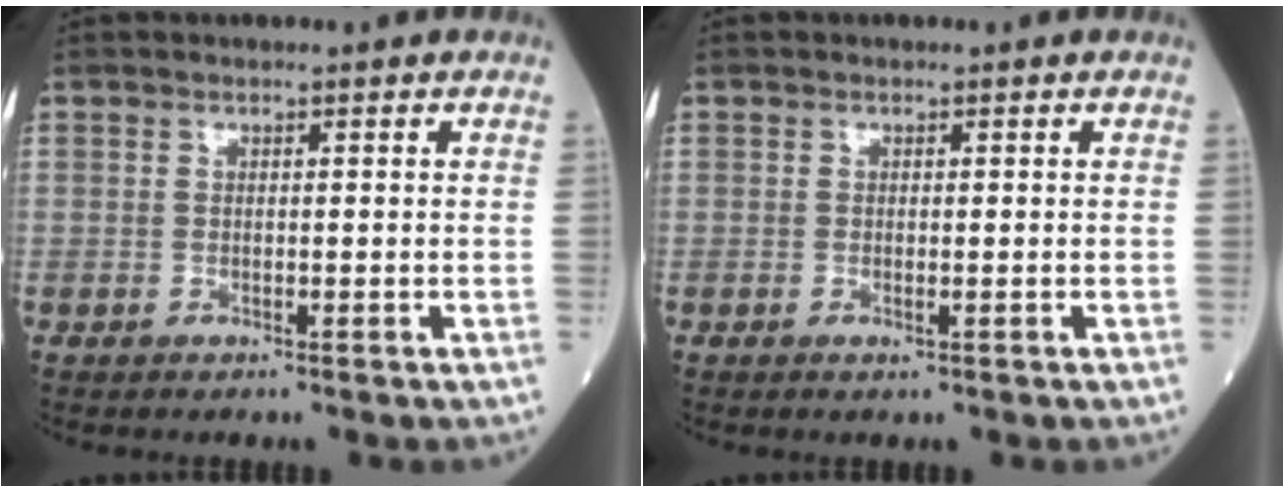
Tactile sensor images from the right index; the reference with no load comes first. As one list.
[{"total": 0.6, "force": [-0.1, 0.1, 0.6], "torque": [-0.013, -0.003, 0.002]}]